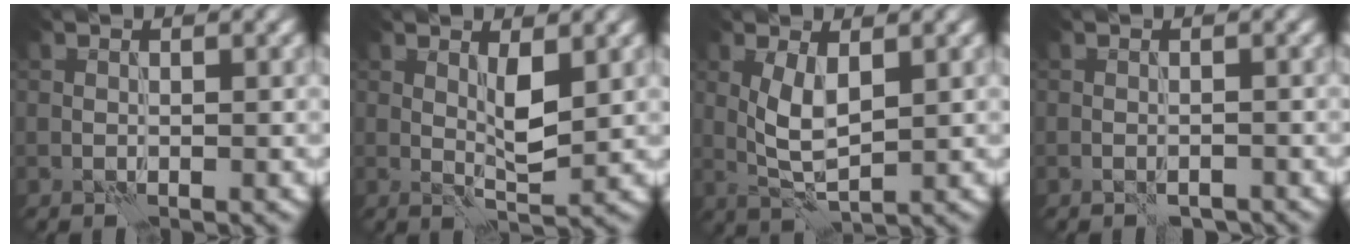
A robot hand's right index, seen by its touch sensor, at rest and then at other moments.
{"total": 2.3, "force": [1.1, 0.6, 1.9], "torque": [-0.038, -0.008, 0.021]}
{"total": 3.5, "force": [1.0, 1.4, 3.1], "torque": [-0.070, -0.002, 0.022]}
{"total": 1.5, "force": [-1.2, 0.5, 0.7], "torque": [-0.012, -0.001, -0.019]}